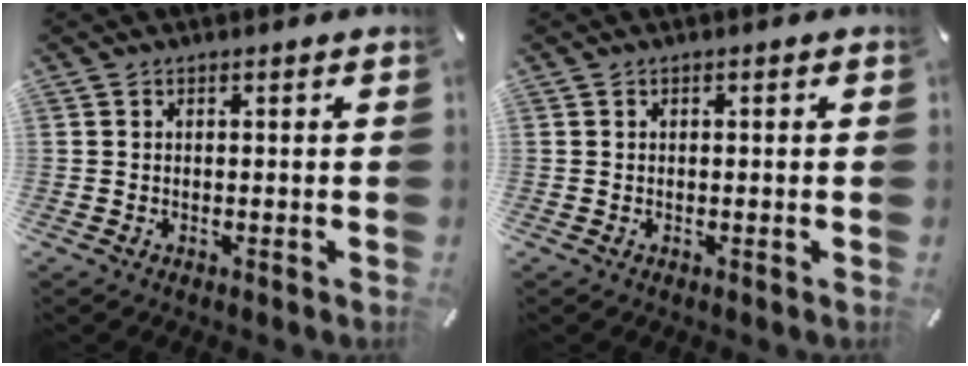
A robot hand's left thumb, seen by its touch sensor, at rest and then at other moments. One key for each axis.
{"total": 0.0}